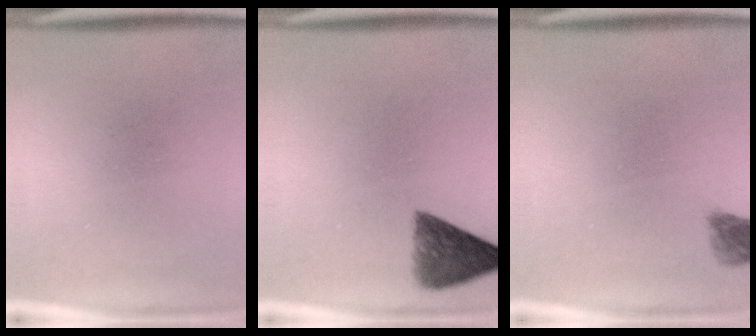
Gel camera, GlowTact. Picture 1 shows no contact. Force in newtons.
{"total": 6.5}
{"total": 2.4}